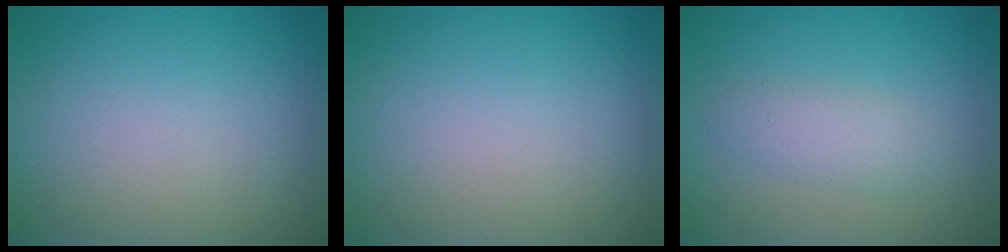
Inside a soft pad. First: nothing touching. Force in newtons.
{"total": 0.0}
{"total": 2.3, "press": 2.3, "slide": 0.1}